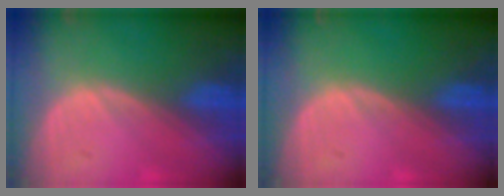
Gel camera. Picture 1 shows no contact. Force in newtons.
{"total": 0.0}